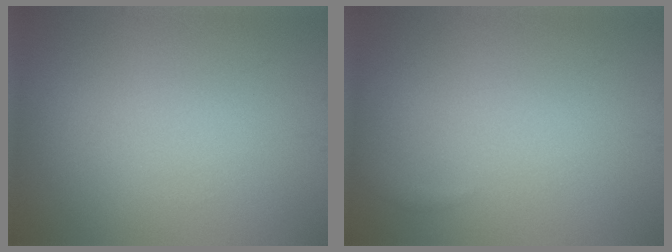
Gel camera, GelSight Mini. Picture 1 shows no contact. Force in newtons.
{"total": 0.9, "press": 0.9, "slide": 0.1}